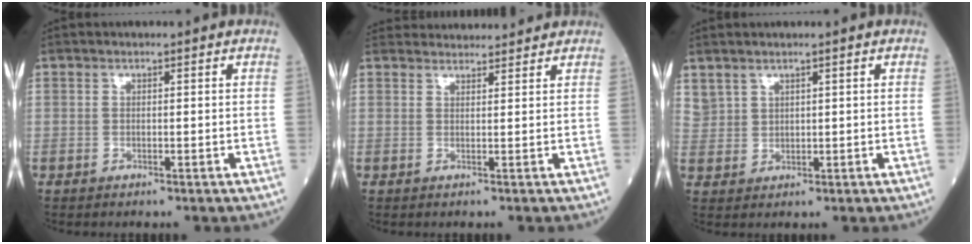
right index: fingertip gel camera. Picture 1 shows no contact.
{"total": 8.5, "force": [8.3, 1.2, 1.2], "torque": [-0.015, 0.039, 0.110]}
{"total": 2.6, "force": [2.2, 1.4, 0.3], "torque": [-0.003, 0.003, 0.048]}